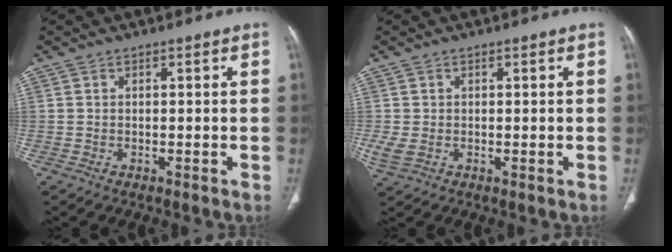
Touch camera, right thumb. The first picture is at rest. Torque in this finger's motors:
{"motor_torque": [2.03, 0.78, 0.61, -0.89, 0.10]}